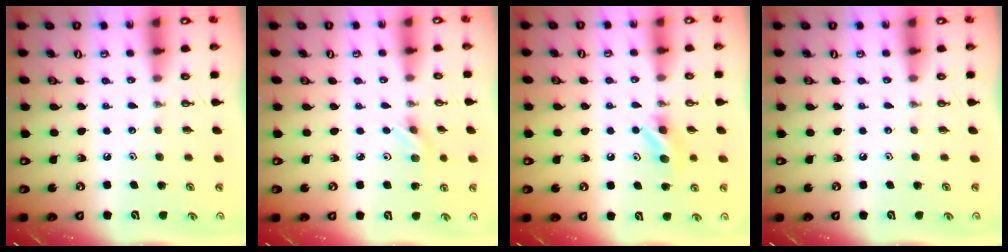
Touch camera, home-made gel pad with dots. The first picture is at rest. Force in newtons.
{"total": 3.8, "press": 3.6, "slide": 1.4}
{"total": 5.7, "press": 5.5, "slide": 1.5}
{"total": 0.0}